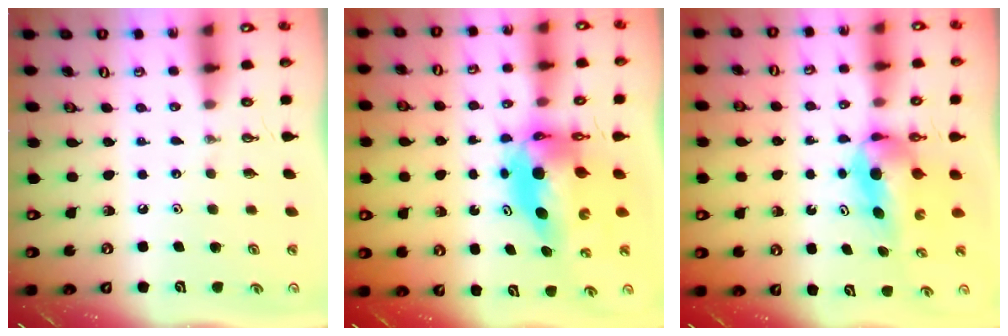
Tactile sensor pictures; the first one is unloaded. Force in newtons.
{"total": 7.9, "press": 7.9, "slide": 0.8}
{"total": 5.3, "press": 4.9, "slide": 2.0}